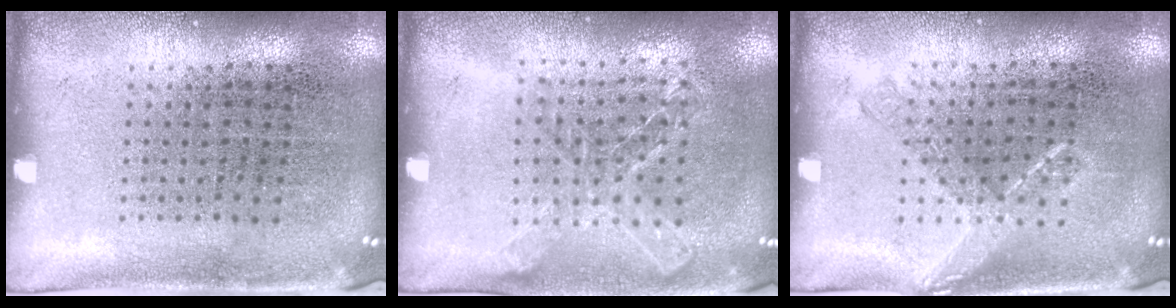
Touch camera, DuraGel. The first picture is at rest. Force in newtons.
{"total": 1.2, "press": 1.2, "slide": 0.1}
{"total": 1.1, "press": 1.0, "slide": 0.2}